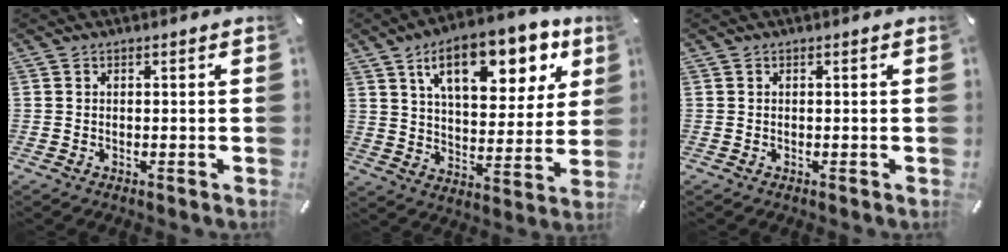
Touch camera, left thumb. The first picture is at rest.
{"total": 17.8, "force": [10.0, 8.7, 11.9], "torque": [-0.177, -0.040, 0.165]}
{"total": 0.0}